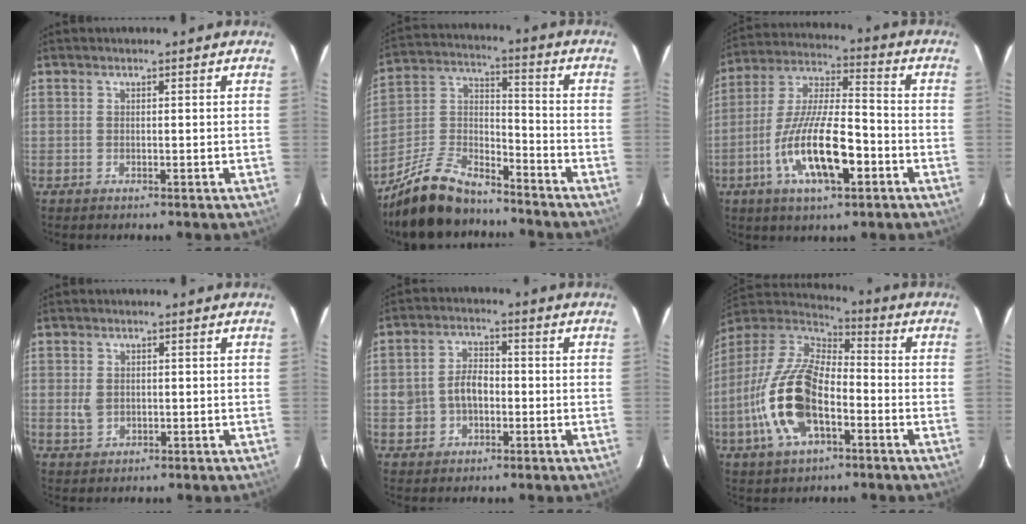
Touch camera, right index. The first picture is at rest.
{"total": 15.4, "force": [-12.0, 5.9, 7.6], "torque": [-0.176, 0.014, -0.216]}
{"total": 16.0, "force": [-6.2, 4.8, 13.9], "torque": [-0.281, -0.011, -0.113]}
{"total": 3.2, "force": [-0.1, 2.6, 1.7], "torque": [-0.035, -0.002, 0.004]}
{"total": 6.2, "force": [-1.0, 4.8, 3.9], "torque": [-0.078, 0.016, -0.007]}
{"total": 18.5, "force": [-5.9, 8.9, 15.0], "torque": [-0.321, -0.012, -0.115]}